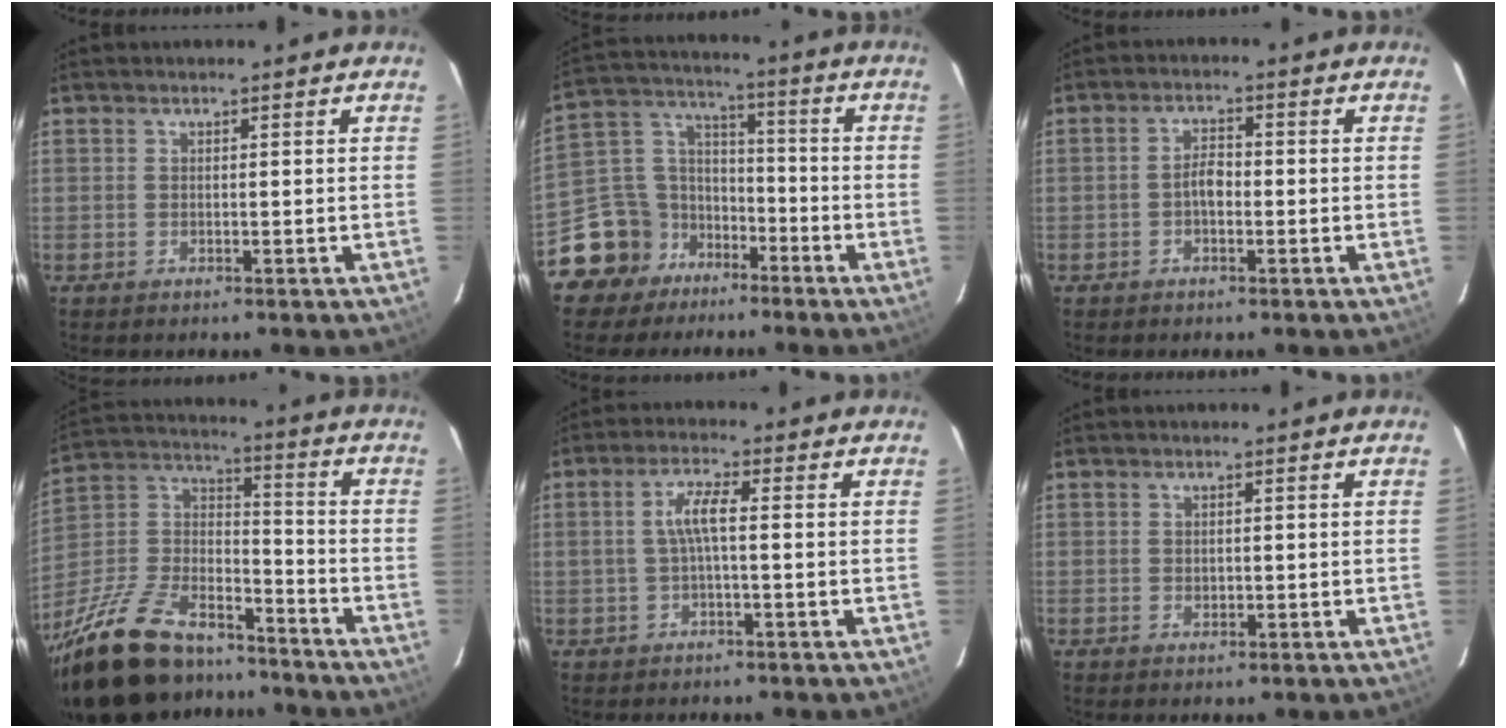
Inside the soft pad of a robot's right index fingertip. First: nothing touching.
{"total": 12.7, "force": [-8.8, 8.9, 2.0], "torque": [-0.067, 0.060, -0.151]}
{"total": 2.8, "force": [-0.9, 1.5, 2.2], "torque": [-0.041, 0.010, -0.015]}
{"total": 30.1, "force": [-22.0, 13.6, 15.5], "torque": [-0.333, 0.013, -0.350]}
{"total": 4.1, "force": [-0.2, 0.5, 4.1], "torque": [-0.078, 0.007, -0.002]}
{"total": 0.9, "force": [0.0, 0.8, 0.5], "torque": [-0.004, 0.002, 0.002]}